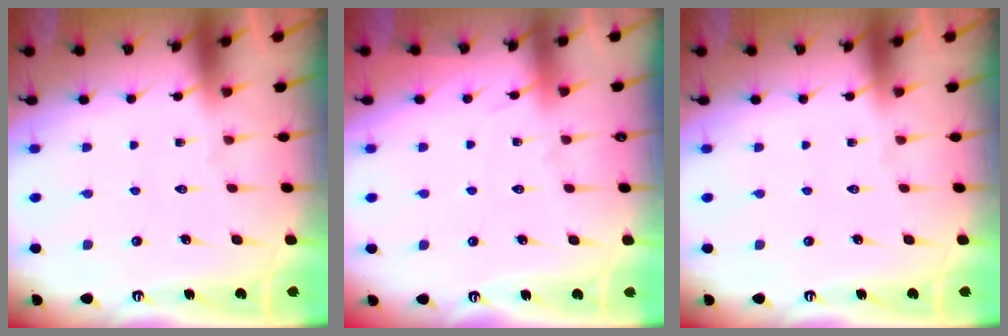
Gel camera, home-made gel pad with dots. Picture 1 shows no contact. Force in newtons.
{"total": 4.4, "press": 4.4, "slide": 0.6}
{"total": 0.0}